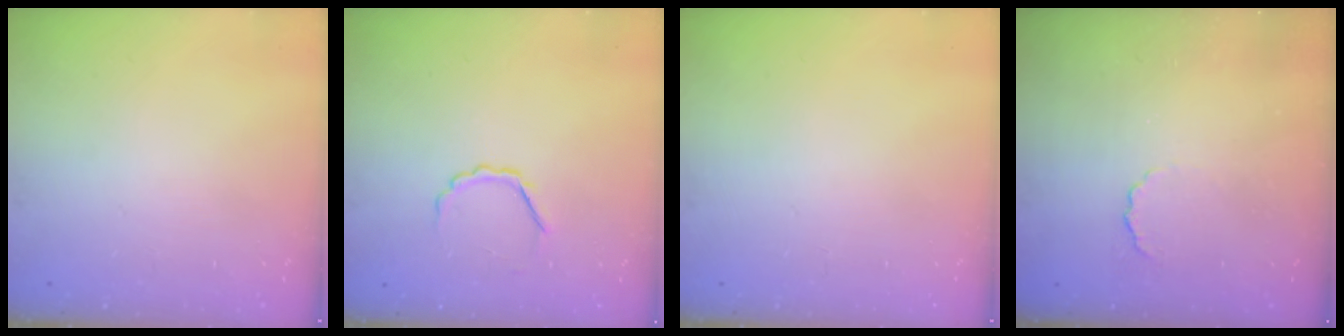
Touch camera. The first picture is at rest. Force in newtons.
{"total": 4.1, "press": 4.0, "slide": 0.5}
{"total": 0.0}
{"total": 3.2, "press": 3.1, "slide": 0.9}